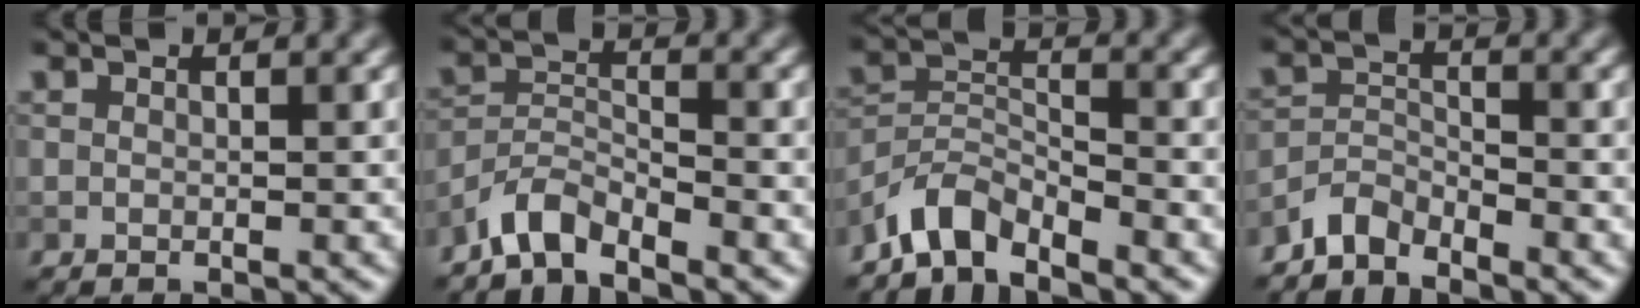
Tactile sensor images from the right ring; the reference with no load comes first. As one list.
[{"total": 3.5, "force": [-3.1, 0.8, 1.2], "torque": [-0.023, 0.006, -0.072]}, {"total": 4.1, "force": [-3.6, 1.2, 1.5], "torque": [-0.024, 0.005, -0.081]}, {"total": 2.8, "force": [-2.6, 0.8, 0.6], "torque": [-0.009, 0.006, -0.062]}]